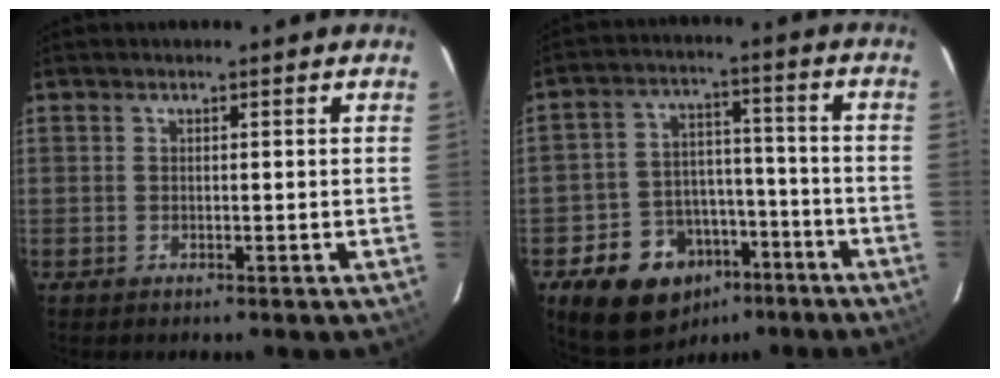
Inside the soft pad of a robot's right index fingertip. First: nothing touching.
{"total": 15.1, "force": [-8.7, 11.0, 5.5], "torque": [-0.126, 0.036, -0.113]}